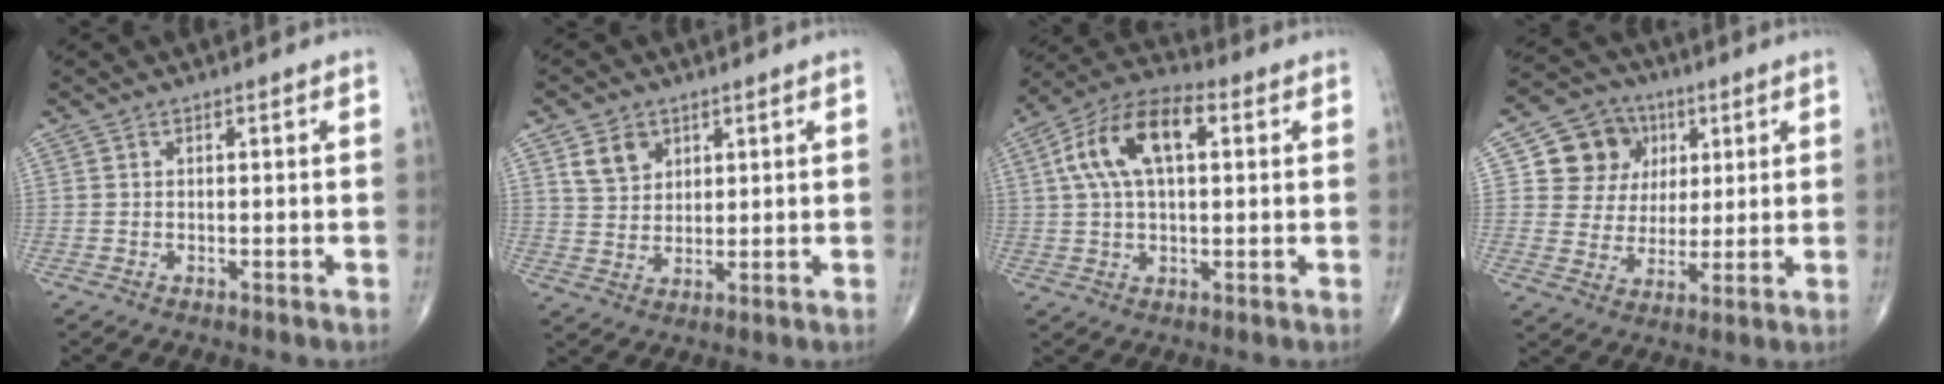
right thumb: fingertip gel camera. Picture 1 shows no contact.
{"total": 5.8, "force": [2.9, 4.3, 2.5], "torque": [-0.028, -0.016, 0.058]}
{"total": 13.7, "force": [3.4, 6.9, 11.3], "torque": [-0.218, 0.031, 0.057]}
{"total": 11.6, "force": [3.8, 10.4, 3.5], "torque": [-0.013, -0.002, 0.064]}